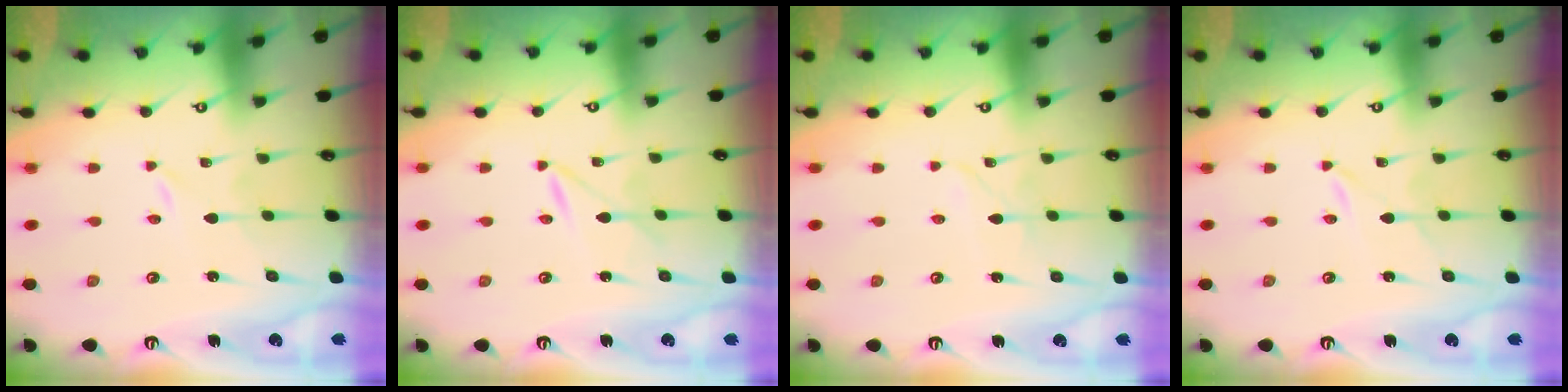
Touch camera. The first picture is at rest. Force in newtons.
{"total": 1.9, "press": 1.9, "slide": 0.1}
{"total": 2.1, "press": 2.1, "slide": 0.1}
{"total": 1.1, "press": 1.1, "slide": 0.1}